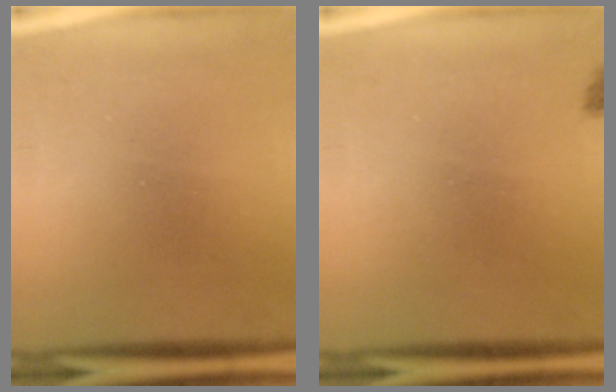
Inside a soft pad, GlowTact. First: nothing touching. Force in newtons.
{"total": 1.3}